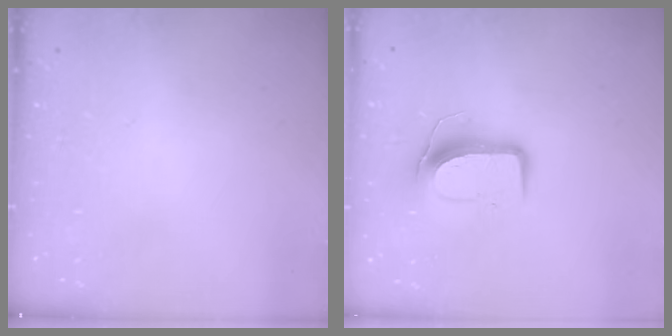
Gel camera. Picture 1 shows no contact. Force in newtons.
{"total": 9.0, "press": 9.0, "slide": 0.6}